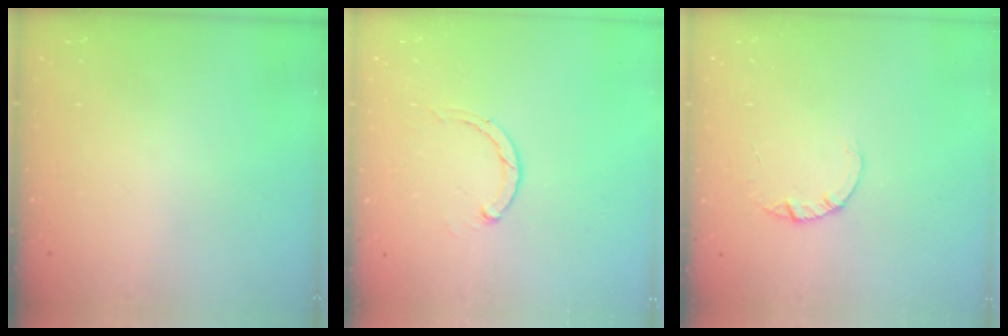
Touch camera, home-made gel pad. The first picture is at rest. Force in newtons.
{"total": 2.8, "press": 2.8, "slide": 0.5}
{"total": 1.4, "press": 1.4, "slide": 0.2}